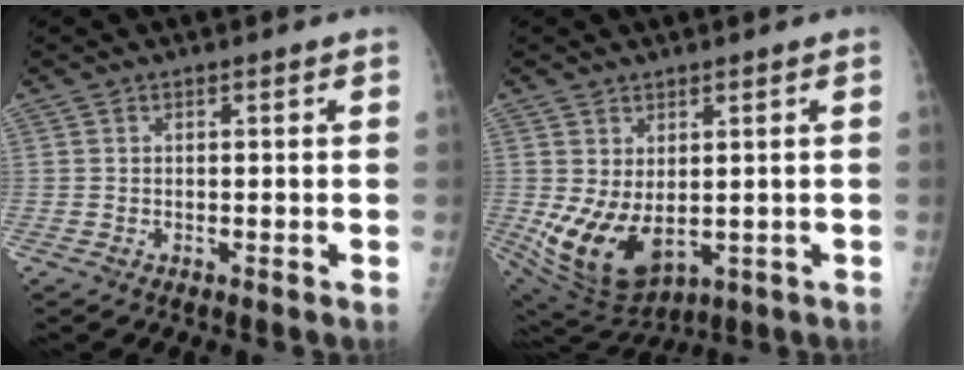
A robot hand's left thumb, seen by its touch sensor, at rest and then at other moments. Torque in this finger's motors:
{"motor_torque": [1.28, 1.27, 1.46, -0.06, 0.26]}